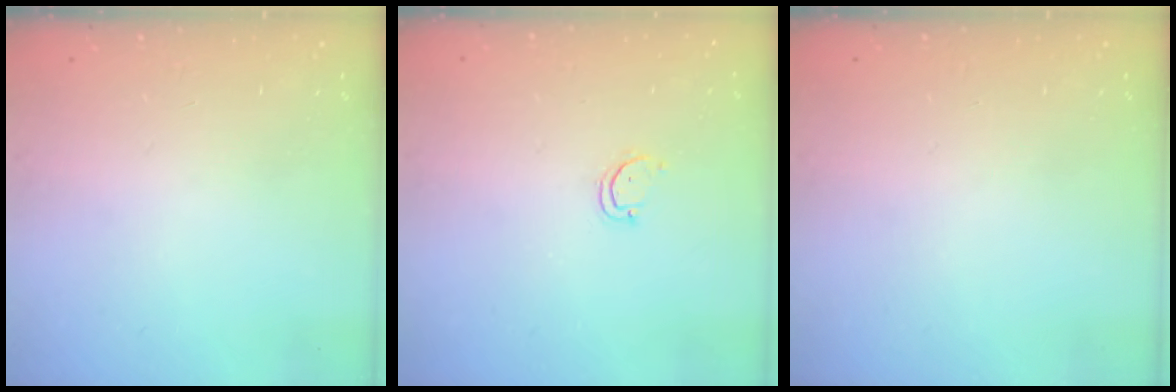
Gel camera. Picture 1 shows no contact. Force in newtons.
{"total": 2.6, "press": 2.6, "slide": 0.2}
{"total": 0.0}